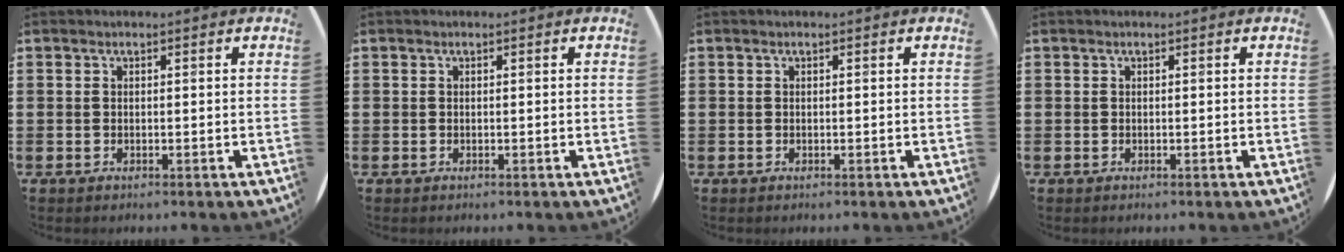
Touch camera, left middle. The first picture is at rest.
{"total": 0.0}
{"total": 0.0}
{"total": 0.0}